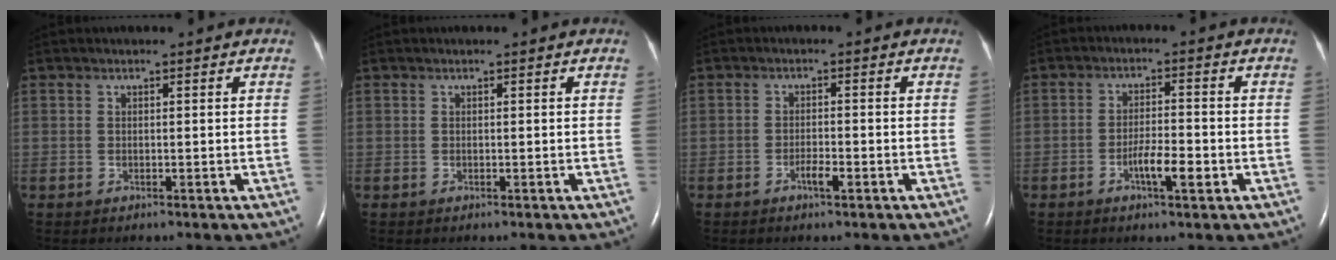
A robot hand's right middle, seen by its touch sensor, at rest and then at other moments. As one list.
[{"total": 0.0}, {"total": 1.9, "force": [-1.1, 0.2, 1.6], "torque": [-0.029, 0.001, -0.020]}, {"total": 4.4, "force": [-1.9, 0.7, 3.9], "torque": [-0.070, 0.001, -0.031]}]